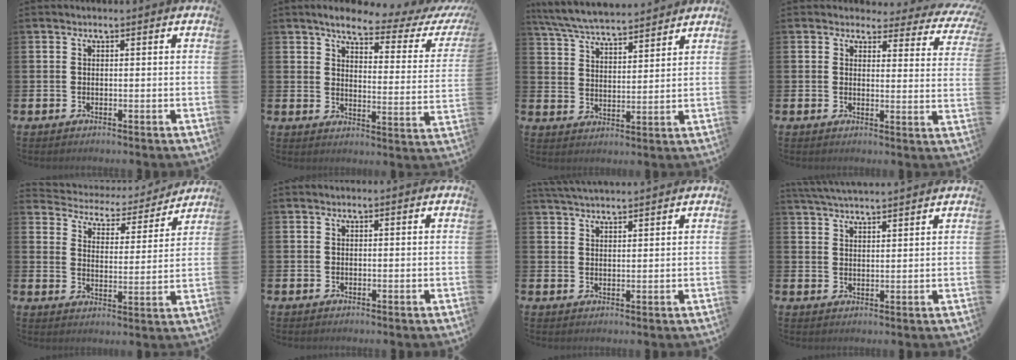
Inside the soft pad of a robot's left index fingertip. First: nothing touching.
{"total": 5.1, "force": [4.1, 1.2, 2.8], "torque": [-0.061, -0.028, 0.059]}
{"total": 6.4, "force": [6.3, 0.6, 1.2], "torque": [-0.054, -0.035, 0.114]}
{"total": 2.9, "force": [2.5, 1.4, 0.4], "torque": [-0.013, -0.022, 0.037]}
{"total": 4.2, "force": [3.9, 1.5, 0.3], "torque": [-0.027, -0.038, 0.057]}
{"total": 0.0}
{"total": 3.1, "force": [3.1, 0.0, 0.3], "torque": [-0.010, -0.011, 0.057]}
{"total": 4.0, "force": [4.0, -0.4, 0.4], "torque": [-0.023, -0.016, 0.074]}